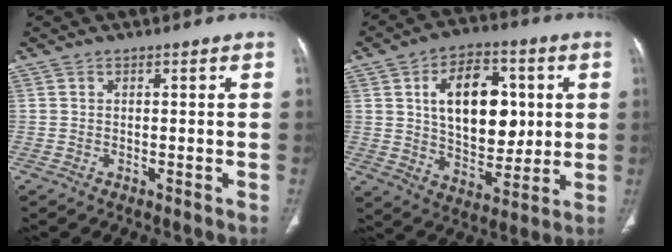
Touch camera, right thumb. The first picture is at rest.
{"total": 18.0, "force": [3.5, 11.2, 13.6], "torque": [-0.165, -0.006, 0.062]}